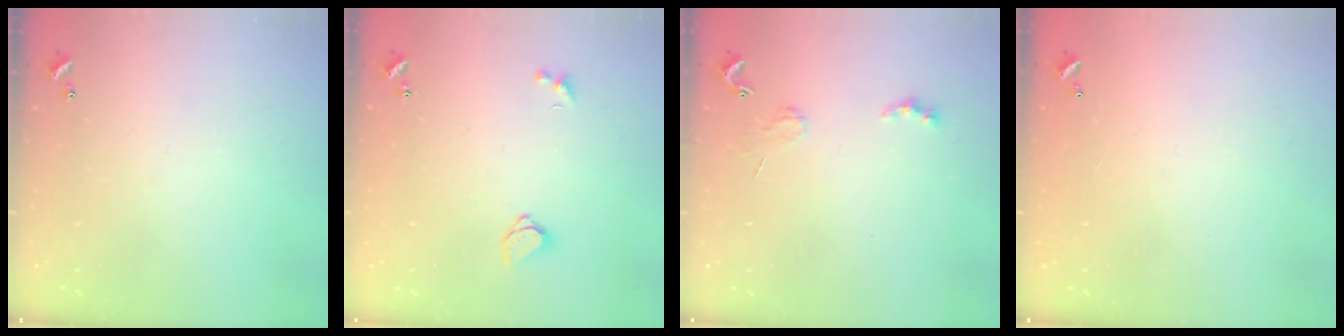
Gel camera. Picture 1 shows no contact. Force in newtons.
{"total": 1.5, "press": 1.5, "slide": 0.3}
{"total": 2.0, "press": 1.9, "slide": 0.4}
{"total": 2.8, "press": 2.8, "slide": 0.1}